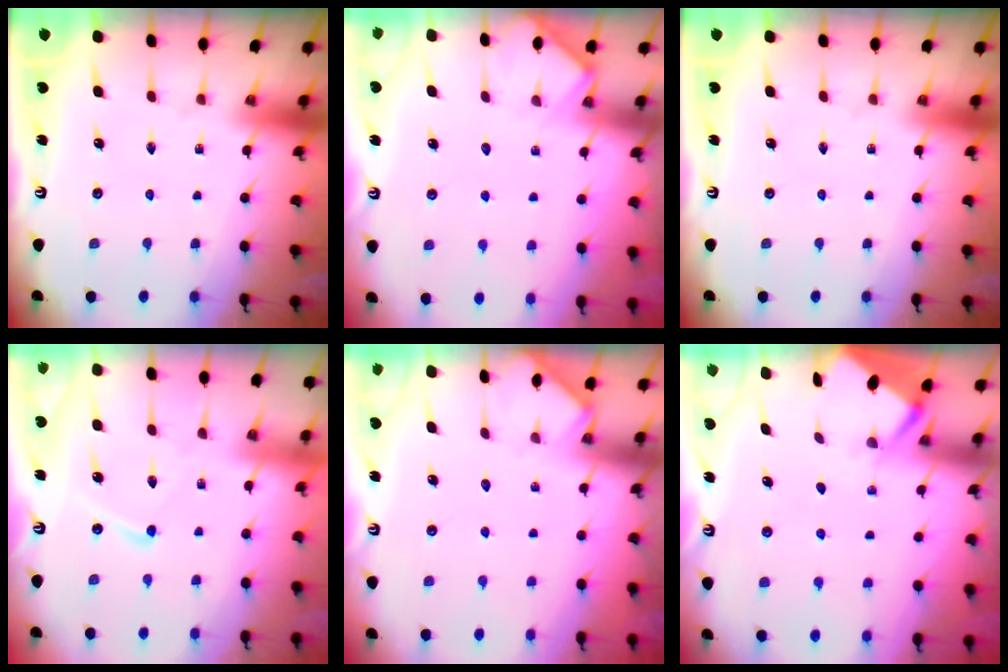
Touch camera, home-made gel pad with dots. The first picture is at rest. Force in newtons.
{"total": 4.8, "press": 4.7, "slide": 0.6}
{"total": 0.0}
{"total": 7.6, "press": 7.5, "slide": 0.8}
{"total": 3.1, "press": 3.1, "slide": 0.4}
{"total": 2.8, "press": 2.8, "slide": 0.3}